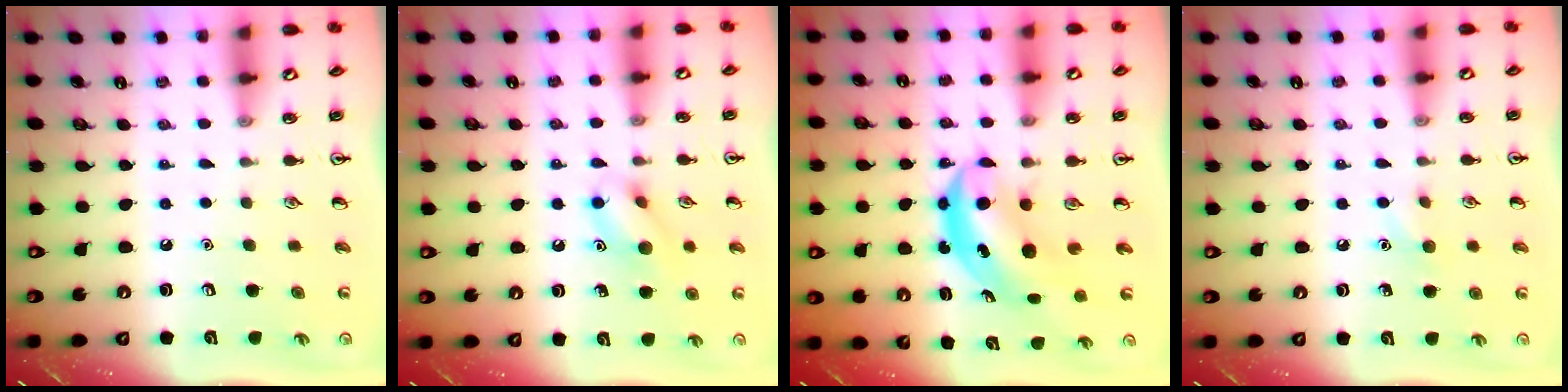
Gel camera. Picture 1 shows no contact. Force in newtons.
{"total": 10.1, "press": 10.1, "slide": 0.5}
{"total": 5.7, "press": 5.5, "slide": 1.6}
{"total": 5.7, "press": 5.4, "slide": 1.7}